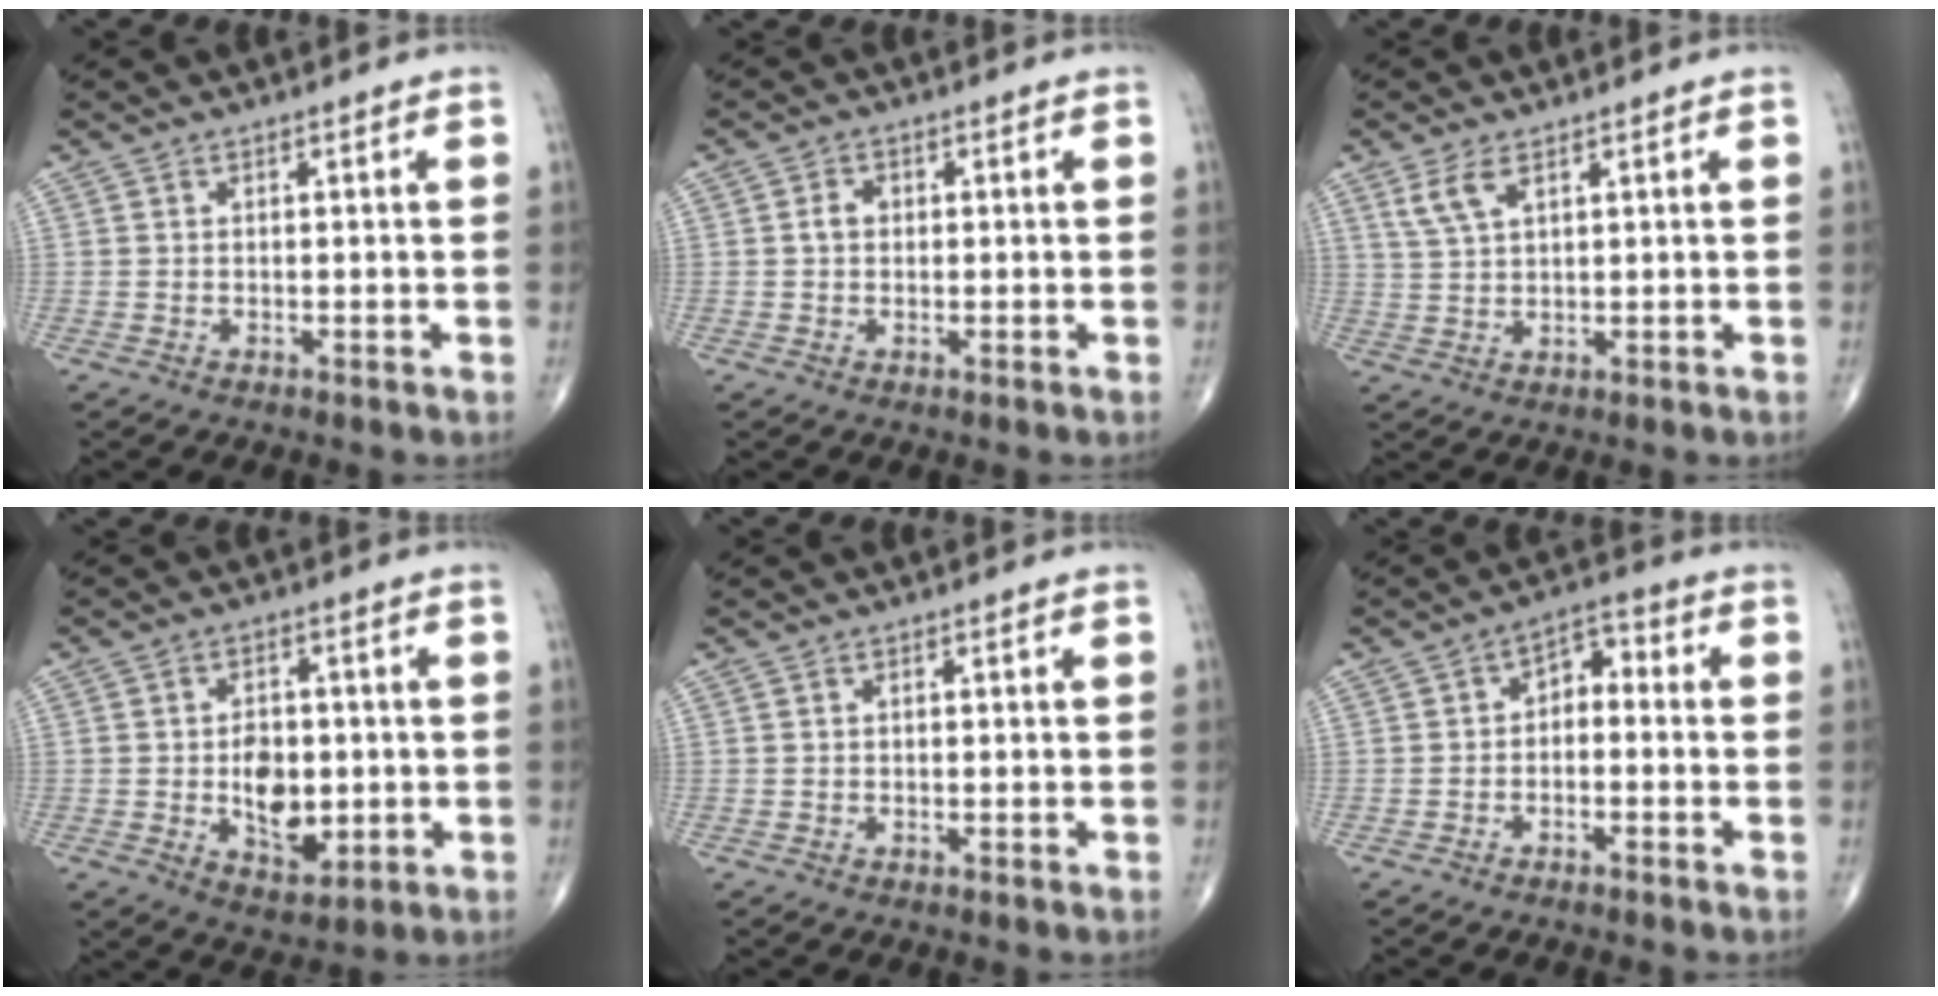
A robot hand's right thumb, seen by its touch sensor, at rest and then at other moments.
{"total": 2.2, "force": [0.2, 1.7, 1.3], "torque": [-0.018, 0.008, 0.001]}
{"total": 4.3, "force": [2.5, 1.8, 3.0], "torque": [-0.066, -0.002, 0.058]}
{"total": 9.7, "force": [-0.9, 6.4, 7.3], "torque": [-0.080, -0.002, -0.006]}
{"total": 0.0}
{"total": 4.8, "force": [-0.7, 3.2, 3.5], "torque": [-0.037, 0.033, -0.025]}